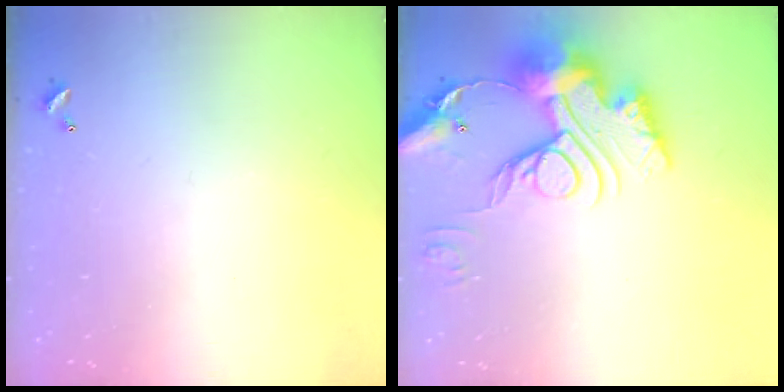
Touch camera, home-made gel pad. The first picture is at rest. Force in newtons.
{"total": 18.7, "press": 18.6, "slide": 1.7}